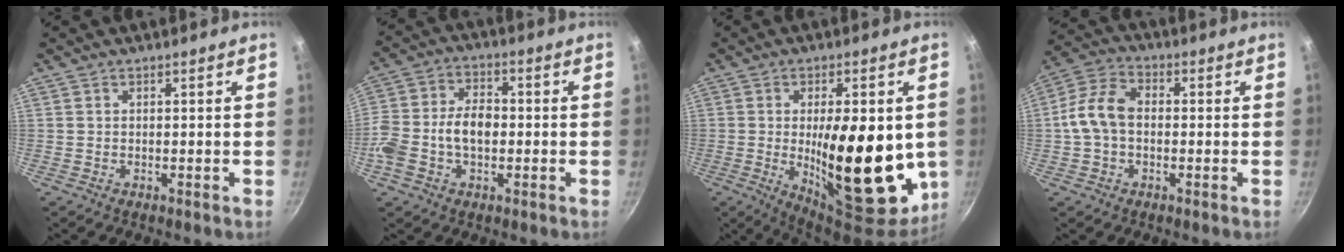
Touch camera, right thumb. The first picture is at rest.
{"total": 11.7, "force": [-1.8, 7.6, 8.7], "torque": [-0.176, 0.033, -0.037]}
{"total": 24.1, "force": [-2.1, 9.3, 22.1], "torque": [-0.287, -0.038, -0.007]}
{"total": 9.1, "force": [-0.4, 6.2, 6.6], "torque": [-0.129, 0.029, -0.017]}